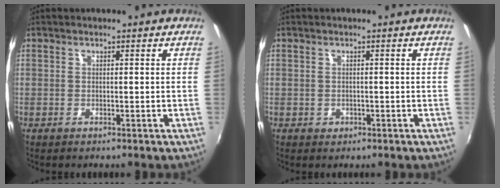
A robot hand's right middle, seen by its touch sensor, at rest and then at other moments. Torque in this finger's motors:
{"motor_torque": [0.37, -0.26, 0.04, -0.01]}